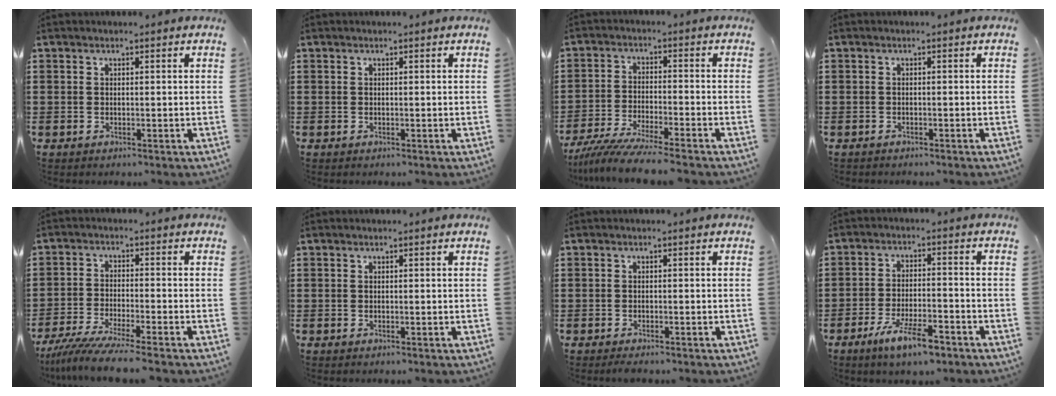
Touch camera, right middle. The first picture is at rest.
{"total": 0.0}
{"total": 7.1, "force": [-6.6, -0.2, 2.6], "torque": [-0.061, -0.014, -0.129]}
{"total": 0.6, "force": [-0.6, 0.1, 0.1], "torque": [-0.003, 0.000, -0.014]}
{"total": 6.2, "force": [-5.5, -0.3, 2.6], "torque": [-0.061, -0.019, -0.108]}
{"total": 0.0}
{"total": 0.6, "force": [-0.6, 0.1, 0.1], "torque": [-0.005, -0.002, -0.012]}
{"total": 7.3, "force": [-4.8, 1.7, 5.2], "torque": [-0.107, -0.004, -0.089]}